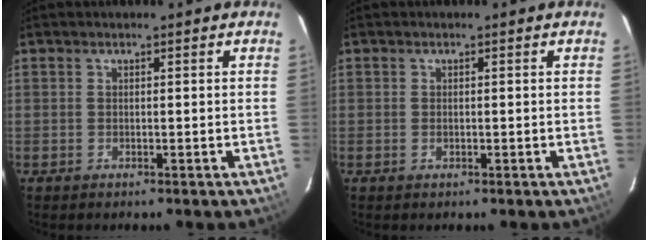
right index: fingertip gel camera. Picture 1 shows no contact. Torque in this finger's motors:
{"motor_torque": [-0.33, 0.08, -0.08, -0.01]}